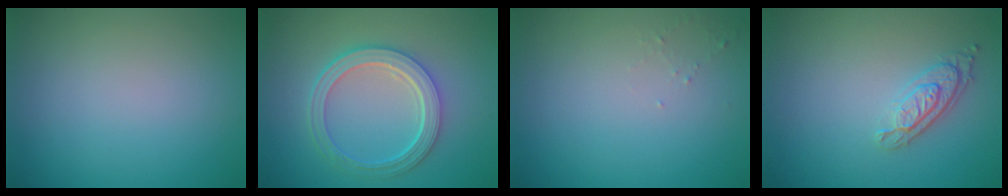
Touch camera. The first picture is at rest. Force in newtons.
{"total": 4.9, "press": 3.9, "slide": 3.0}
{"total": 0.7, "press": 0.6, "slide": 0.2}
{"total": 3.0, "press": 2.3, "slide": 1.9}